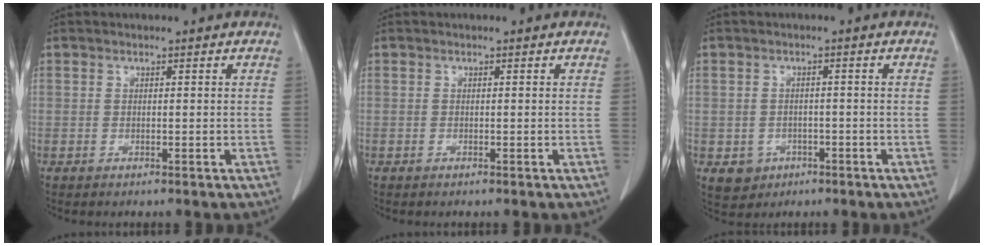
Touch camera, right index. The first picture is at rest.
{"total": 0.0}
{"total": 3.8, "force": [-1.5, 3.4, 0.6], "torque": [-0.002, 0.009, -0.014]}